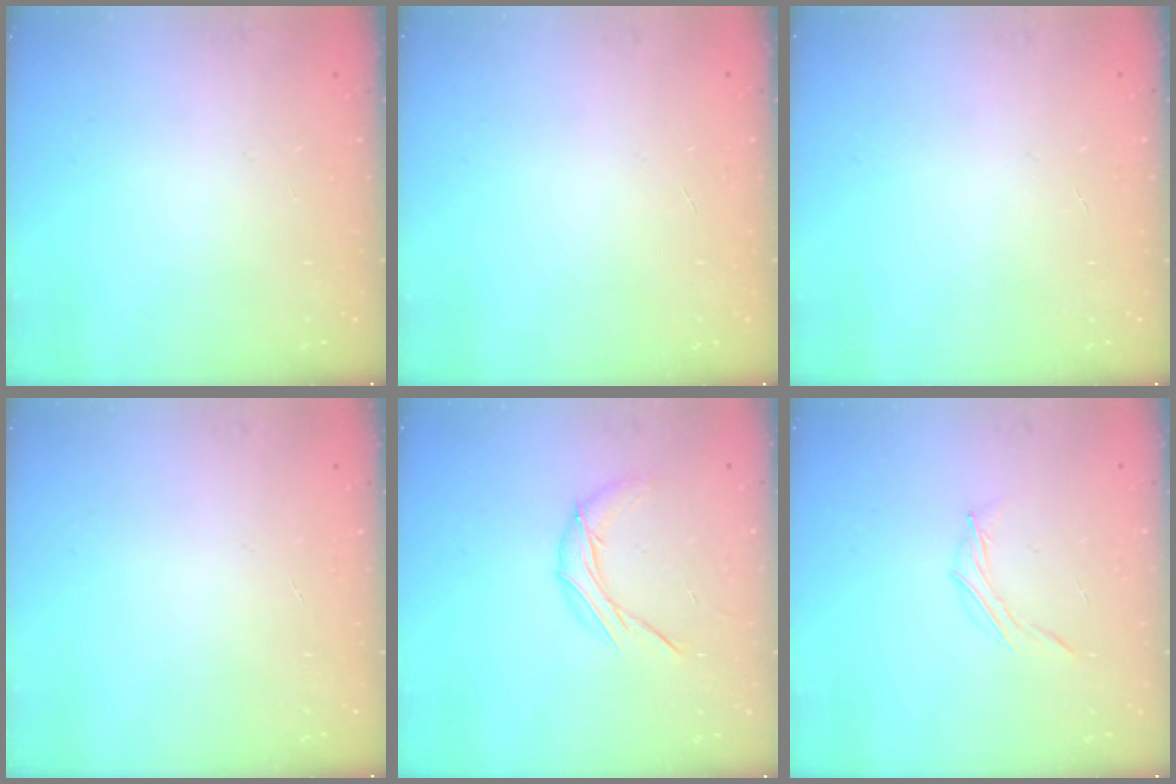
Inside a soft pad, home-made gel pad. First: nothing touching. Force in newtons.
{"total": 0.0}
{"total": 0.0}
{"total": 0.0}
{"total": 7.9, "press": 7.9, "slide": 0.4}
{"total": 4.1, "press": 3.9, "slide": 1.2}